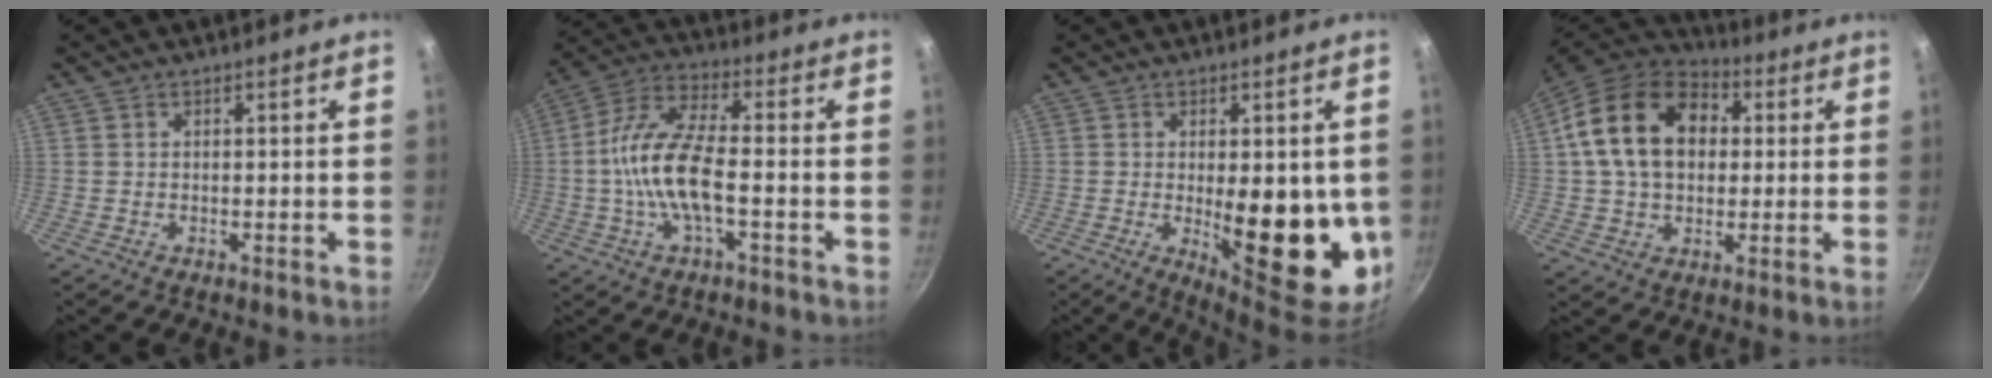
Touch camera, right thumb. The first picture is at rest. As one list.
[{"total": 12.8, "force": [-2.3, 4.6, 11.7], "torque": [-0.233, 0.034, -0.059]}, {"total": 17.0, "force": [-1.7, 6.8, 15.5], "torque": [-0.181, -0.025, -0.008]}, {"total": 18.4, "force": [3.6, 13.2, 12.2], "torque": [-0.191, 0.022, 0.049]}]